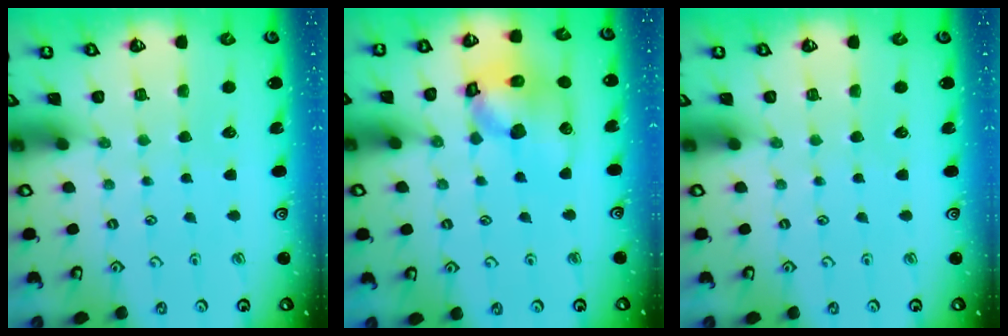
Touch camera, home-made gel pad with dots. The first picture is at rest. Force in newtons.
{"total": 16.7, "press": 16.5, "slide": 2.3}
{"total": 0.0}